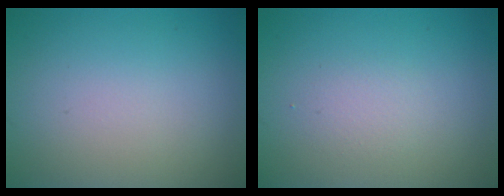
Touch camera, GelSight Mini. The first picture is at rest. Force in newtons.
{"total": 1.2, "press": 1.2, "slide": 0.0}